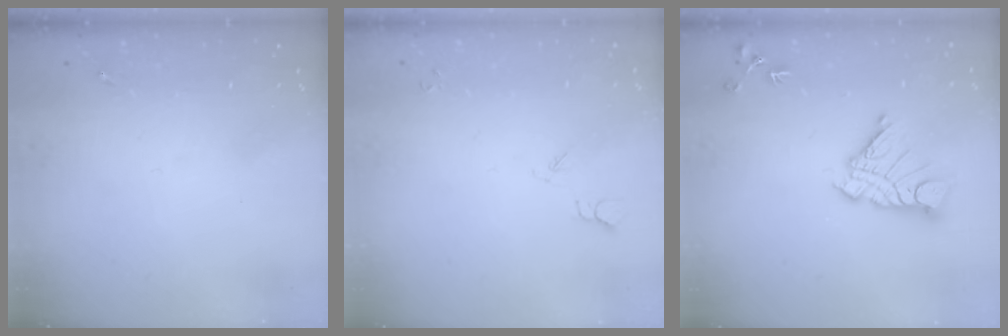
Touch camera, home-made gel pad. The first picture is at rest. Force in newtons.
{"total": 3.9, "press": 3.9, "slide": 0.7}
{"total": 13.7, "press": 13.6, "slide": 1.2}